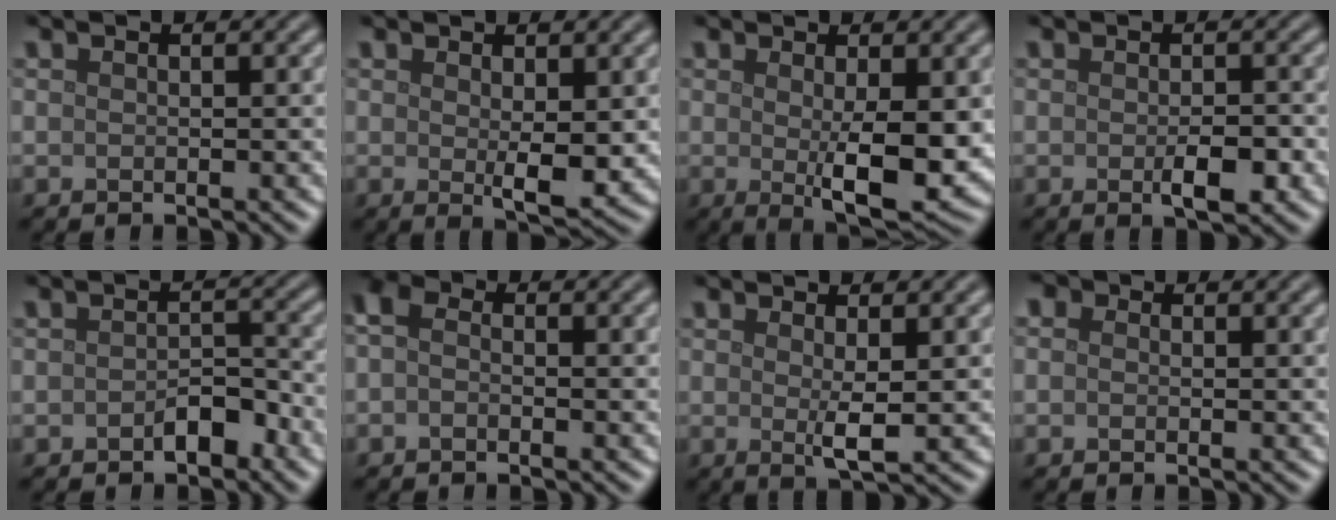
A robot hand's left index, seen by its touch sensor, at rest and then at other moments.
{"total": 2.9, "force": [0.4, 0.9, 2.7], "torque": [-0.042, -0.009, 0.011]}
{"total": 5.6, "force": [-0.2, 1.4, 5.4], "torque": [-0.086, -0.016, 0.003]}
{"total": 2.7, "force": [-0.9, 0.9, 2.4], "torque": [-0.037, -0.004, -0.010]}
{"total": 2.4, "force": [-1.4, 1.2, 1.5], "torque": [-0.023, 0.006, -0.024]}
{"total": 2.6, "force": [-0.1, 1.7, 2.0], "torque": [-0.037, 0.008, -0.017]}
{"total": 2.1, "force": [0.3, 0.3, 2.1], "torque": [-0.039, -0.009, 0.007]}
{"total": 2.1, "force": [0.8, 1.5, 1.3], "torque": [-0.009, 0.007, -0.014]}